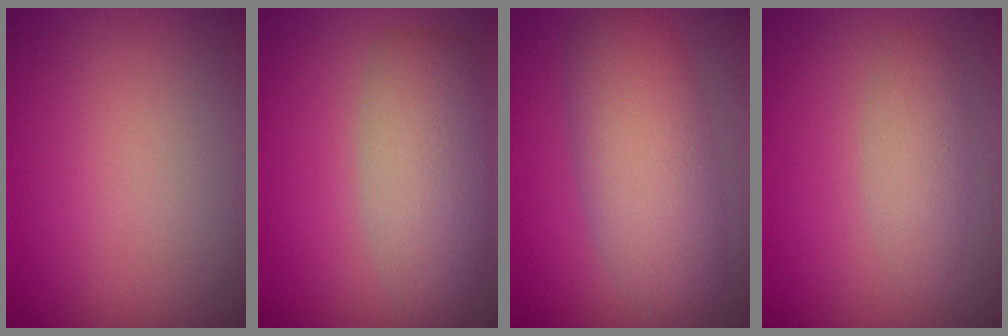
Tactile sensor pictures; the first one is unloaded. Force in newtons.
{"total": 4.8, "press": 4.8, "slide": 0.2}
{"total": 6.2, "press": 6.2, "slide": 0.4}
{"total": 2.3, "press": 2.3, "slide": 0.1}